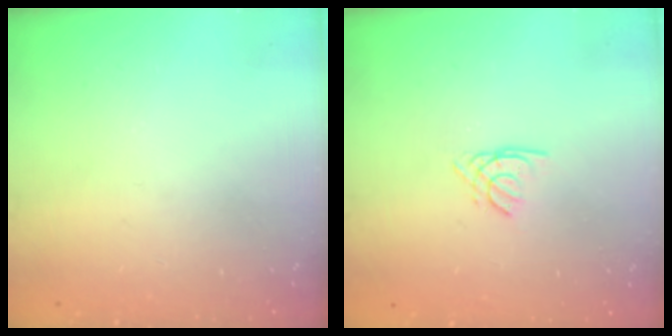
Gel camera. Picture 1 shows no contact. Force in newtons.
{"total": 1.1, "press": 1.1, "slide": 0.3}